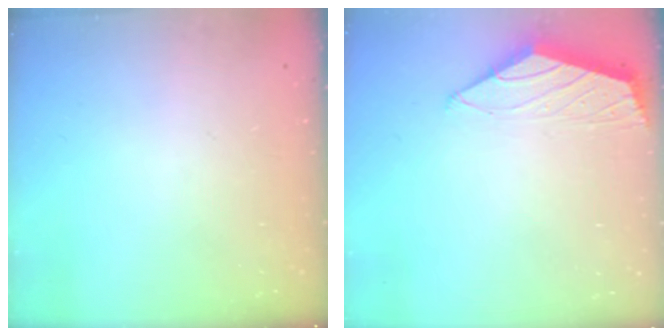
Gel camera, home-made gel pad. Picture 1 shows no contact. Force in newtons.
{"total": 1.5, "press": 1.5, "slide": 0.4}